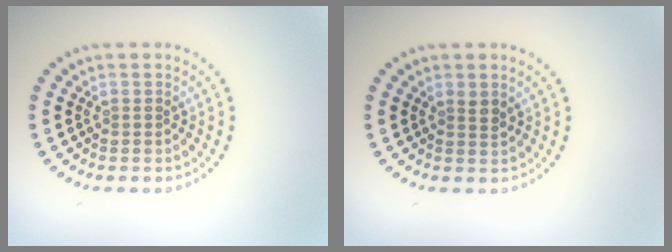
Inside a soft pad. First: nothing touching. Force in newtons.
{"total": 1.0, "press": 0.8, "slide": 0.6}